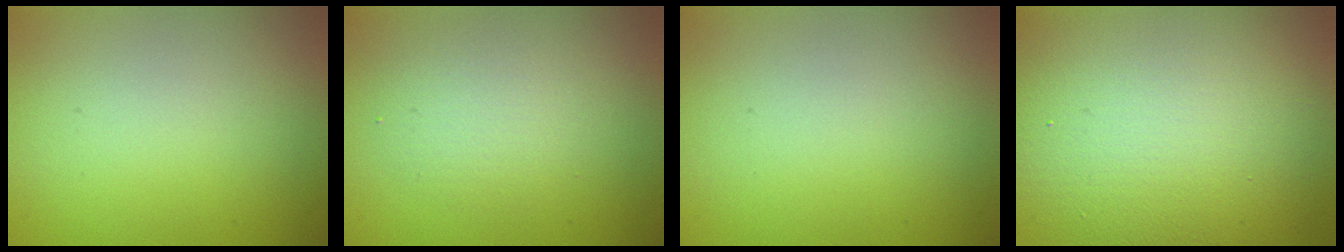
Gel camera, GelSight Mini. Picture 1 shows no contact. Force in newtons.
{"total": 2.5, "press": 2.5, "slide": 0.2}
{"total": 0.0}
{"total": 16.7, "press": 16.6, "slide": 1.6}